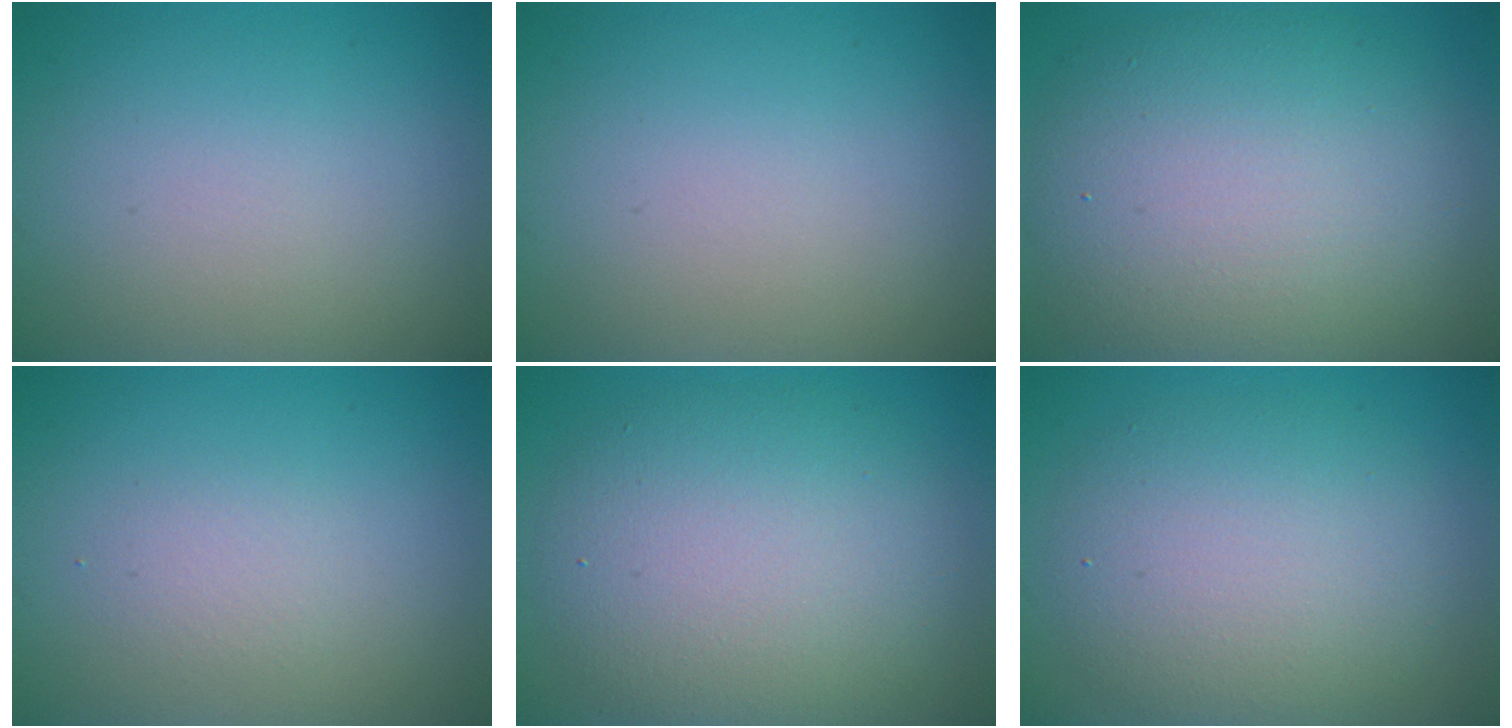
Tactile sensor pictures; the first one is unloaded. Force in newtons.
{"total": 0.0}
{"total": 10.9, "press": 10.9, "slide": 0.6}
{"total": 1.3, "press": 1.3, "slide": 0.1}
{"total": 8.0, "press": 8.0, "slide": 0.2}
{"total": 6.0, "press": 6.0, "slide": 0.2}